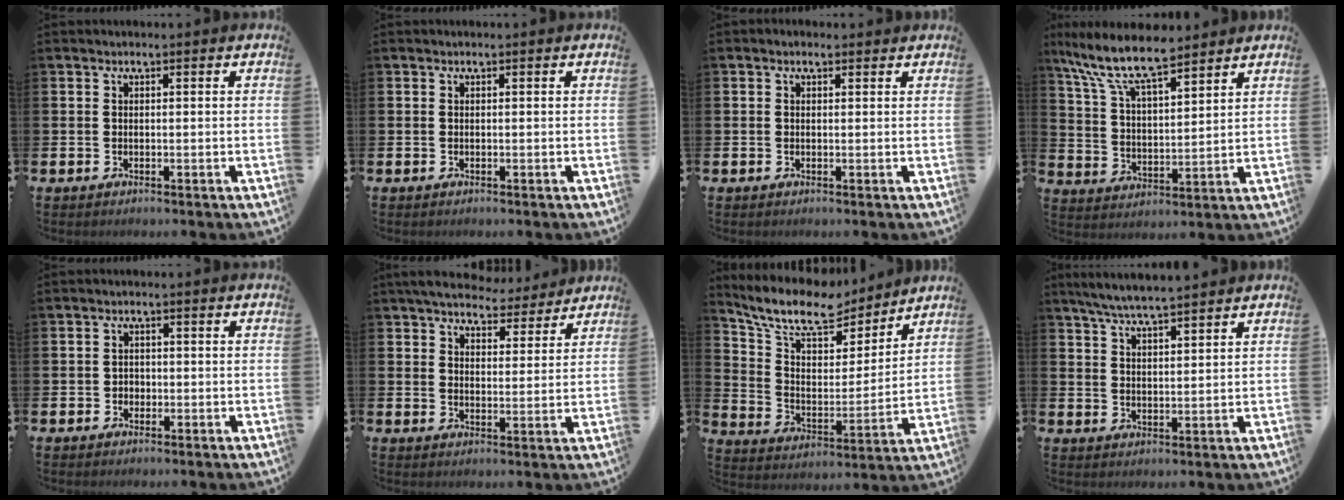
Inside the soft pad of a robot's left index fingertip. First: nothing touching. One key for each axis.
{"total": 0.0}
{"total": 0.7, "fx": 0.3, "fy": 0.5, "fz": 0.4, "tx": -0.006, "ty": 0.006, "tz": 0.004}
{"total": 10.3, "fx": 8.8, "fy": 2.4, "fz": 4.9, "tx": -0.132, "ty": -0.037, "tz": 0.158}
{"total": 1.4, "fx": -0.4, "fy": 1.3, "fz": 0.3, "tx": 0.001, "ty": 0.001, "tz": -0.013}
{"total": 6.7, "fx": 6.3, "fy": 1.6, "fz": 1.2, "tx": -0.040, "ty": -0.040, "tz": 0.110}
{"total": 11.1, "fx": 9.7, "fy": 3.6, "fz": 3.9, "tx": -0.115, "ty": -0.063, "tz": 0.166}
{"total": 5.5, "fx": 5.3, "fy": 0.0, "fz": 1.6, "tx": -0.048, "ty": -0.019, "tz": 0.095}